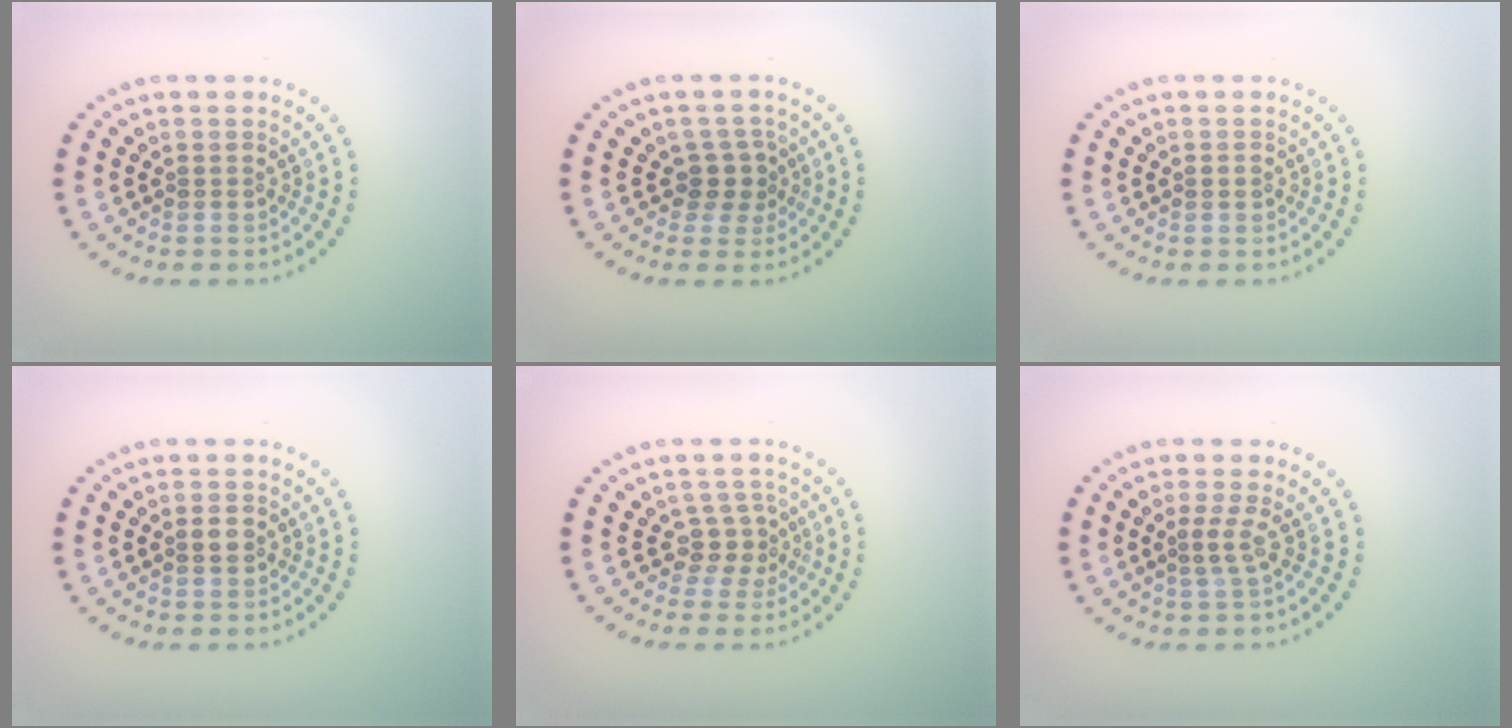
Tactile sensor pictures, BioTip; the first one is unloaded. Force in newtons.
{"total": 2.3, "press": 1.8, "slide": 1.3}
{"total": 0.9, "press": 0.9, "slide": 0.2}
{"total": 1.6, "press": 1.6, "slide": 0.2}
{"total": 2.3, "press": 1.8, "slide": 1.4}
{"total": 1.6, "press": 1.0, "slide": 1.2}